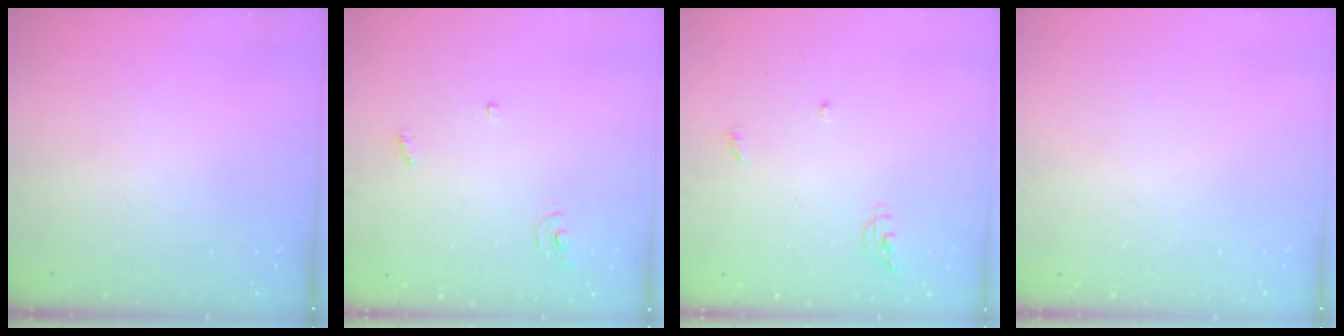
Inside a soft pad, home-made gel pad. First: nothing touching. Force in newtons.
{"total": 3.8, "press": 3.8, "slide": 0.4}
{"total": 5.4, "press": 5.4, "slide": 0.4}
{"total": 0.0}